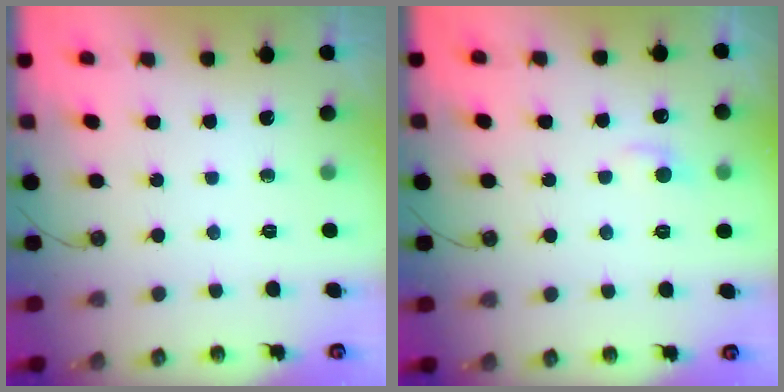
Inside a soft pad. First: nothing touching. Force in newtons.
{"total": 1.5, "press": 1.4, "slide": 0.6}